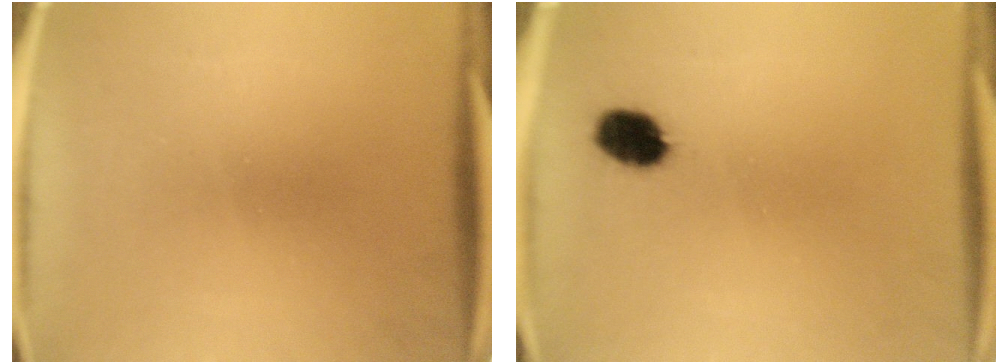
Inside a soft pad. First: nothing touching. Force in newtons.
{"total": 5.5}